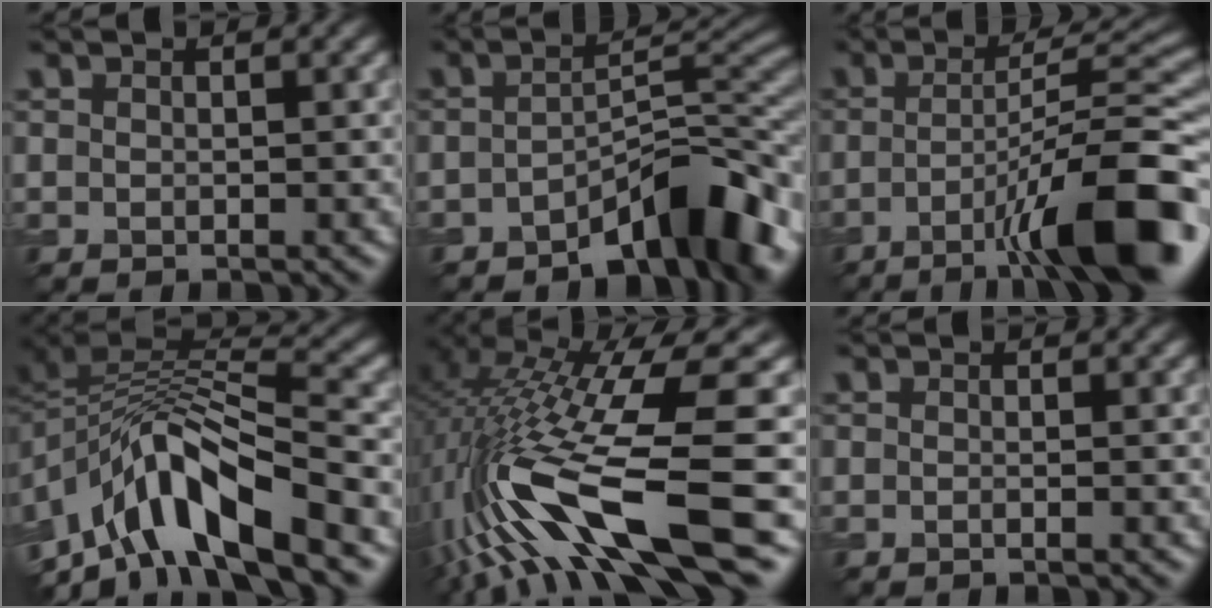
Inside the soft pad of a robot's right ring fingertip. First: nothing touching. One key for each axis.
{"total": 7.1, "fx": -4.6, "fy": 2.3, "fz": 5.0, "tx": -0.059, "ty": 0.017, "tz": -0.071}
{"total": 12.6, "fx": -5.7, "fy": 2.4, "fz": 10.9, "tx": -0.159, "ty": 0.010, "tz": -0.085}
{"total": 10.0, "fx": -5.1, "fy": 4.5, "fz": 7.3, "tx": -0.123, "ty": 0.018, "tz": -0.089}
{"total": 14.0, "fx": -2.6, "fy": 3.7, "fz": 13.2, "tx": -0.273, "ty": -0.004, "tz": -0.021}
{"total": 0.6, "fx": -0.1, "fy": 0.3, "fz": 0.5, "tx": 0.008, "ty": -0.001, "tz": -0.010}